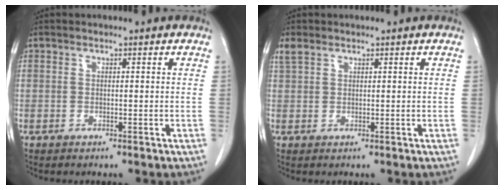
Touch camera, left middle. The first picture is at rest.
{"total": 1.6, "force": [1.2, 0.8, 0.7], "torque": [-0.023, 0.014, 0.030]}